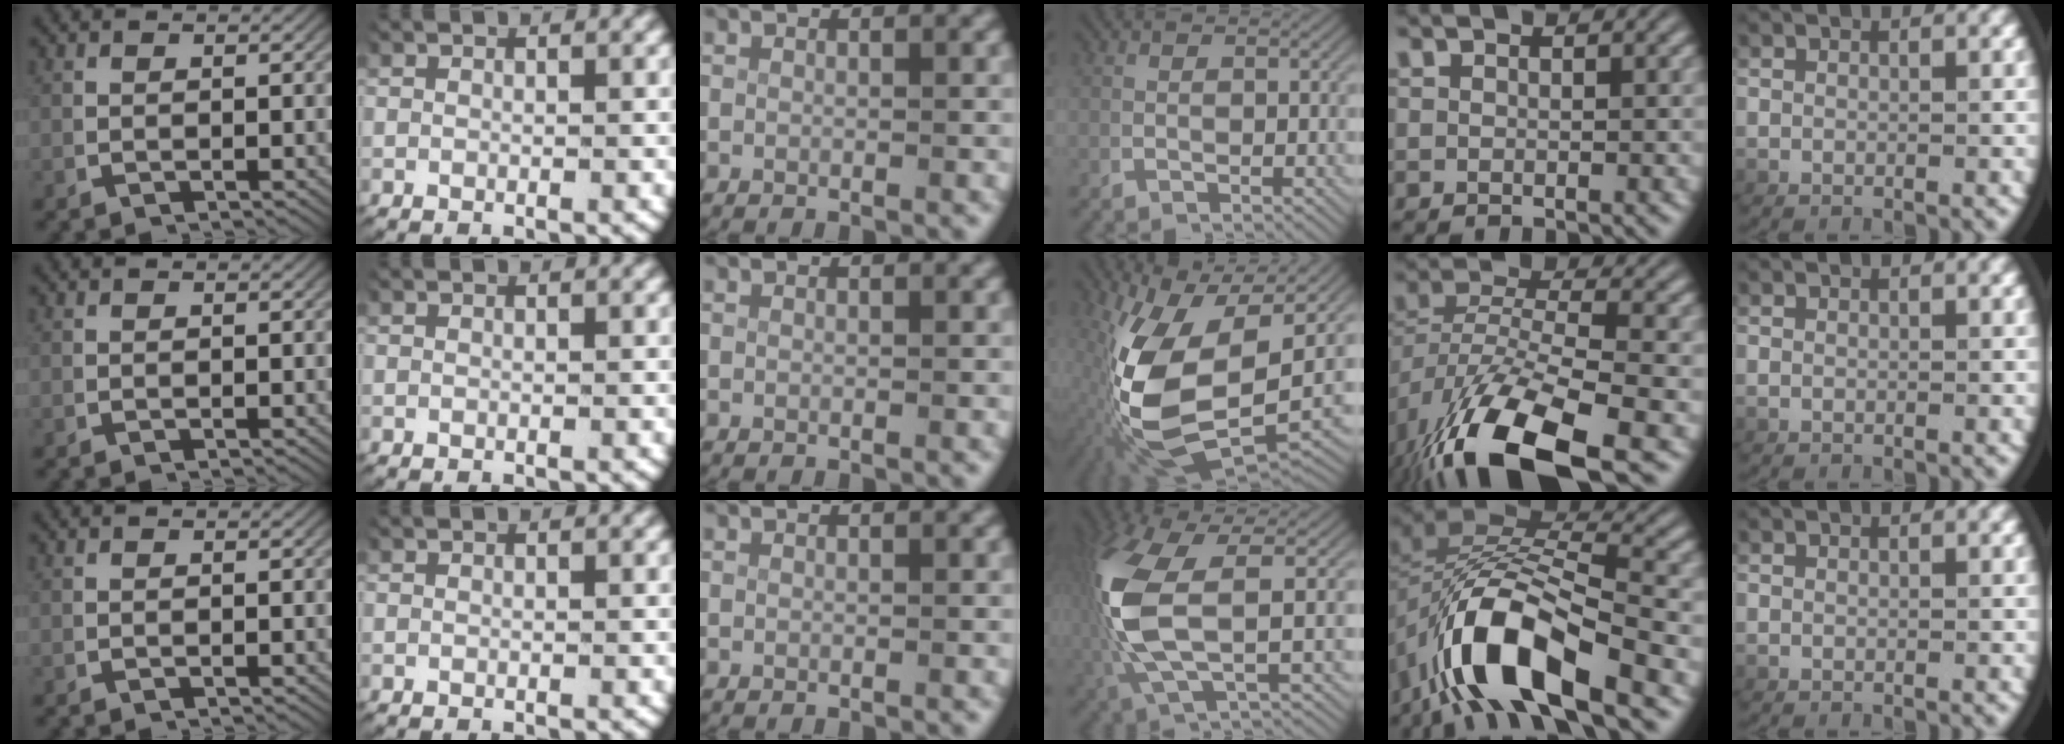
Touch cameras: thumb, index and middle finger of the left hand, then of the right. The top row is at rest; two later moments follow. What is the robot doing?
{"motion": "lift_and_place", "object": "scissors"}